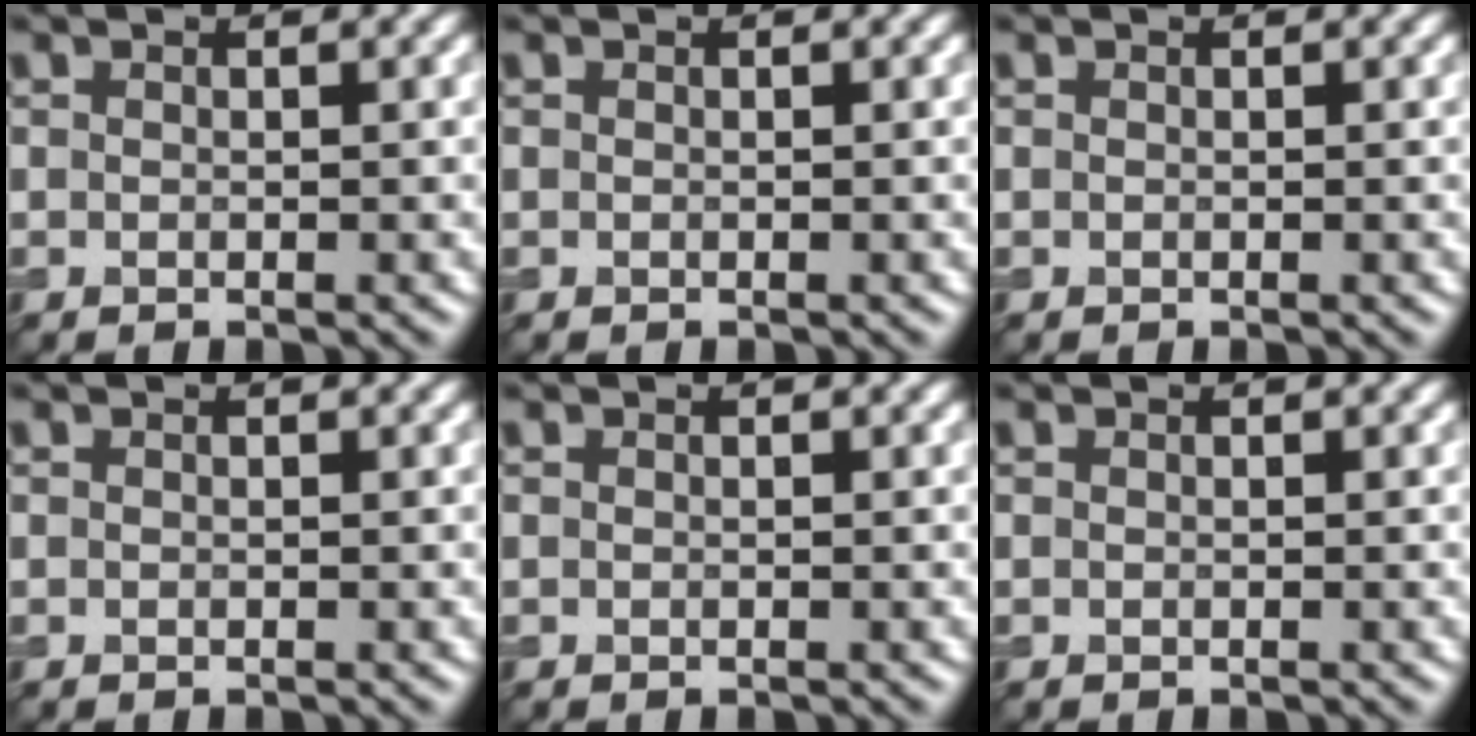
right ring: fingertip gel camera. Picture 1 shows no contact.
{"total": 0.0}
{"total": 0.0}
{"total": 0.0}
{"total": 0.0}
{"total": 0.0}